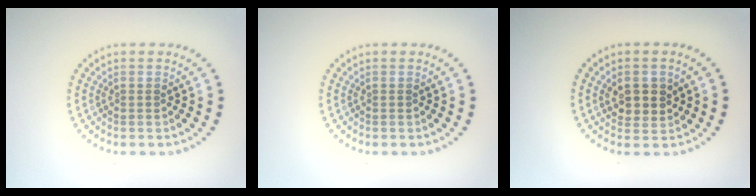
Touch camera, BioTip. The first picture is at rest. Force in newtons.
{"total": 0.0}
{"total": 2.7, "press": 2.6, "slide": 0.8}